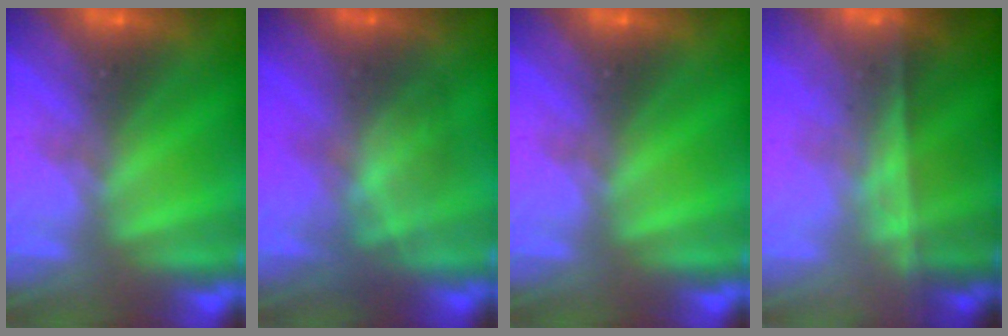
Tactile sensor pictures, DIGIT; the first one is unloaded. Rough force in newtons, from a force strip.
{"total": 2.8}
{"total": 0.0}
{"total": 7.5}